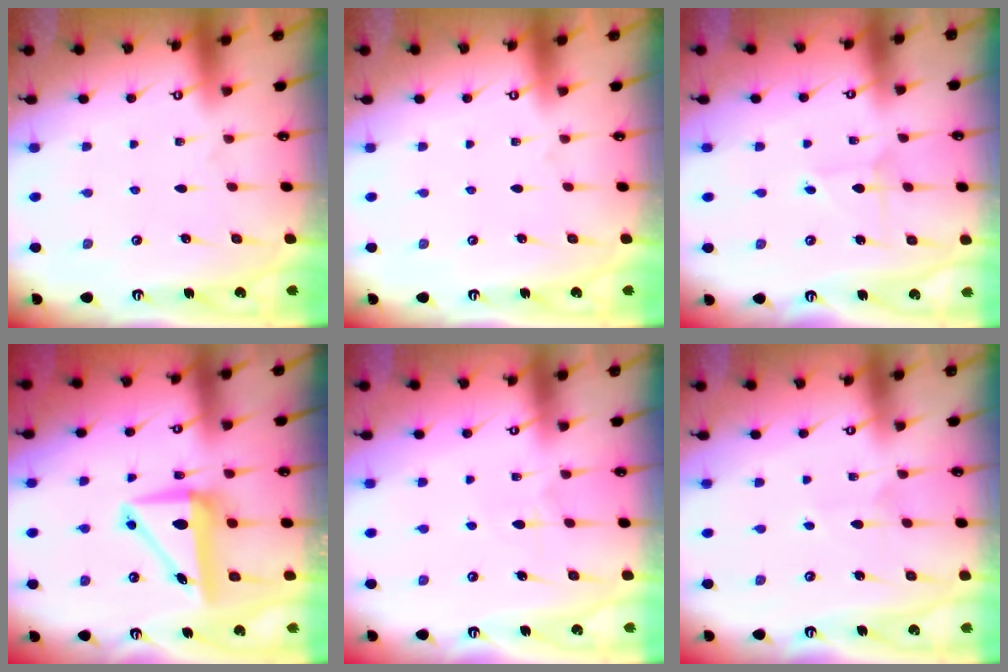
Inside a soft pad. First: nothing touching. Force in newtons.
{"total": 0.0}
{"total": 4.3, "press": 4.3, "slide": 0.4}
{"total": 8.7, "press": 8.5, "slide": 1.8}
{"total": 4.9, "press": 4.9, "slide": 0.3}
{"total": 4.6, "press": 4.6, "slide": 0.4}